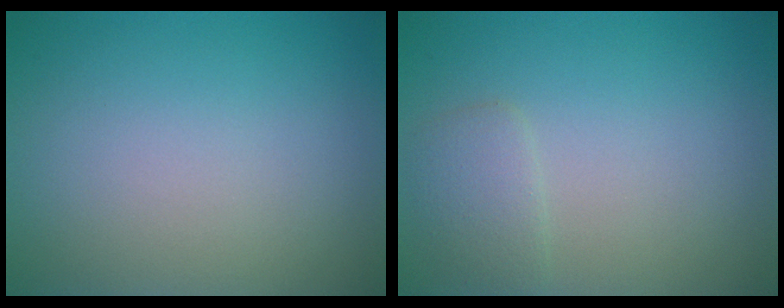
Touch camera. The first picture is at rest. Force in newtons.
{"total": 1.7, "press": 1.7, "slide": 0.1}